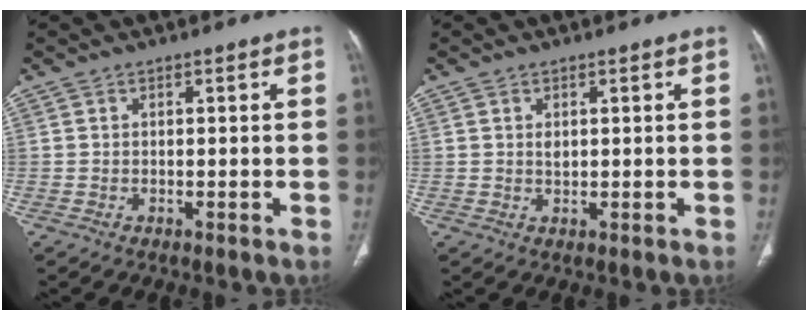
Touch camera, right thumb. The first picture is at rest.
{"total": 1.4, "force": [0.5, 0.9, 1.1], "torque": [-0.016, -0.002, 0.012]}